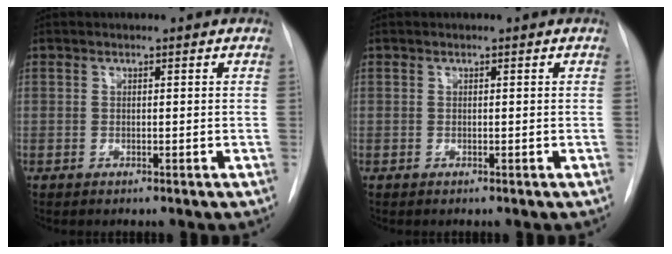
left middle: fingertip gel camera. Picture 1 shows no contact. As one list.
[{"total": 0.0}]